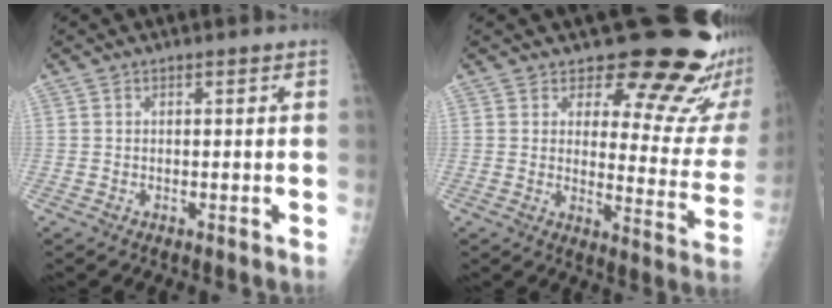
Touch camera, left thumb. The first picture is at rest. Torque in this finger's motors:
{"motor_torque": [0.42, 0.18, -0.27, -0.44, 0.09]}